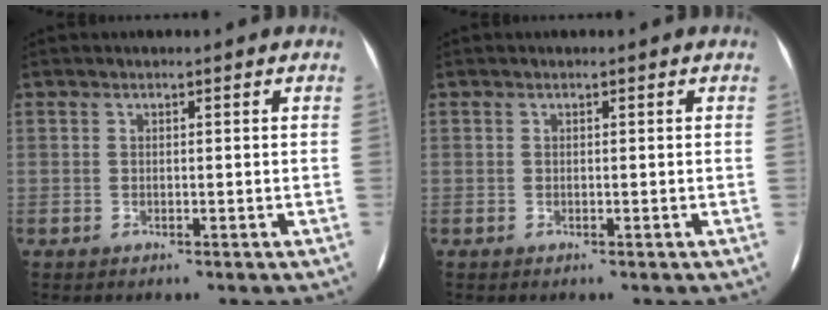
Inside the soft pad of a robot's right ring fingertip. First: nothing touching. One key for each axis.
{"total": 0.0}